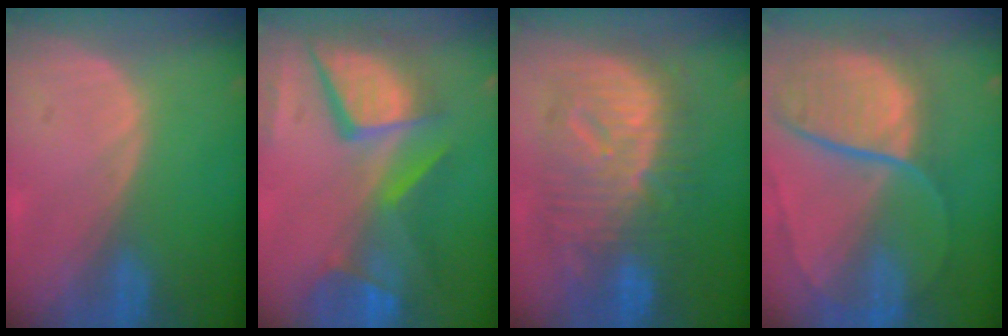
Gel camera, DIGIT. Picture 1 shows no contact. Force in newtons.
{"total": 12.4, "press": 10.1, "slide": 7.1}
{"total": 12.6, "press": 12.5, "slide": 1.2}
{"total": 11.0, "press": 9.2, "slide": 6.1}